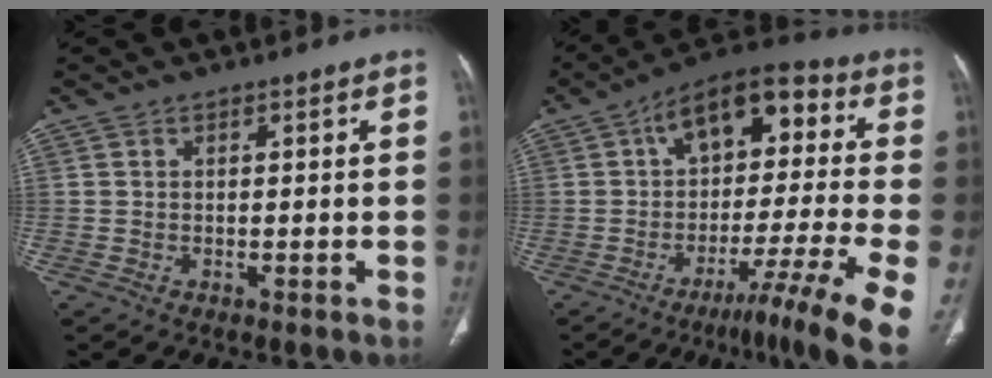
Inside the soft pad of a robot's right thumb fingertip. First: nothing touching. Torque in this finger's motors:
{"motor_torque": [2.58, 2.43, 1.43, -1.34, 0.19]}